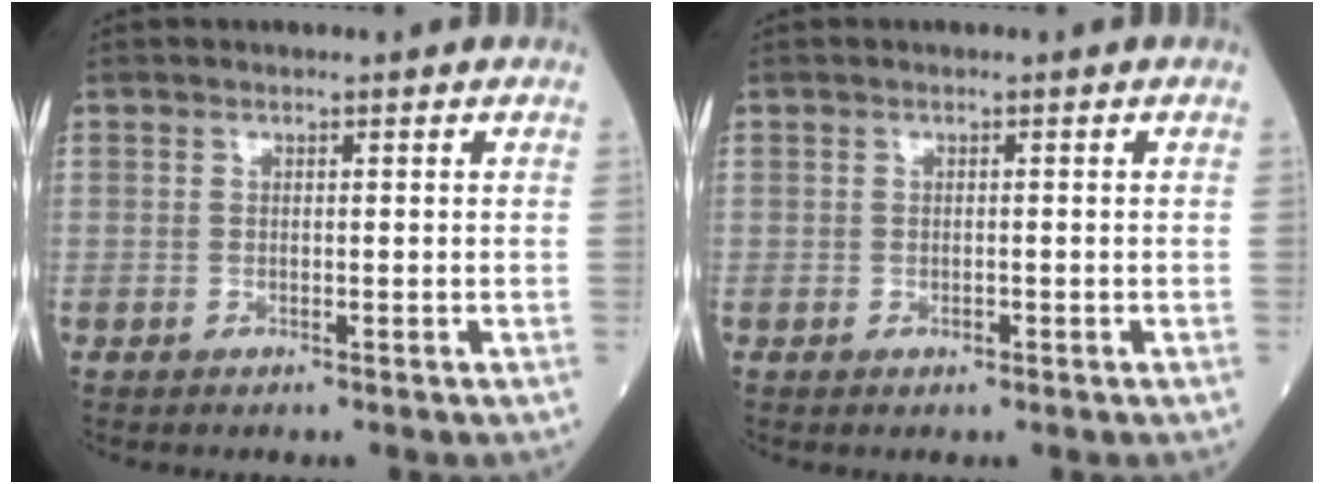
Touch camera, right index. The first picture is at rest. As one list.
[{"total": 0.7, "force": [-0.3, 0.4, 0.5], "torque": [-0.009, 0.000, -0.004]}]